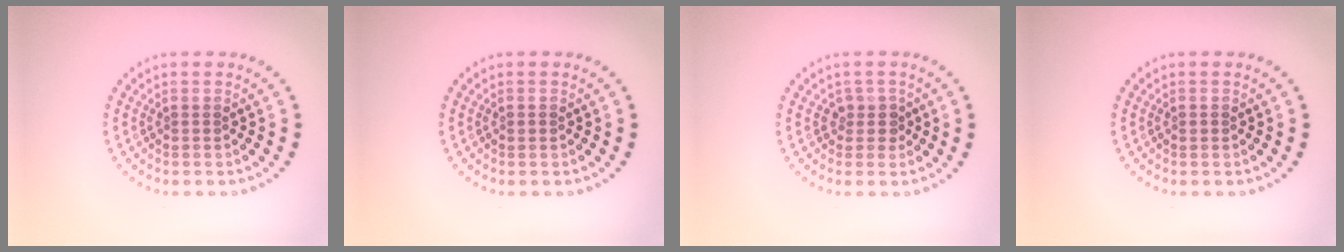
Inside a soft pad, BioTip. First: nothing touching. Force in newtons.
{"total": 0.6, "press": 0.6, "slide": 0.1}
{"total": 1.5, "press": 1.2, "slide": 0.9}
{"total": 0.6, "press": 0.6, "slide": 0.1}